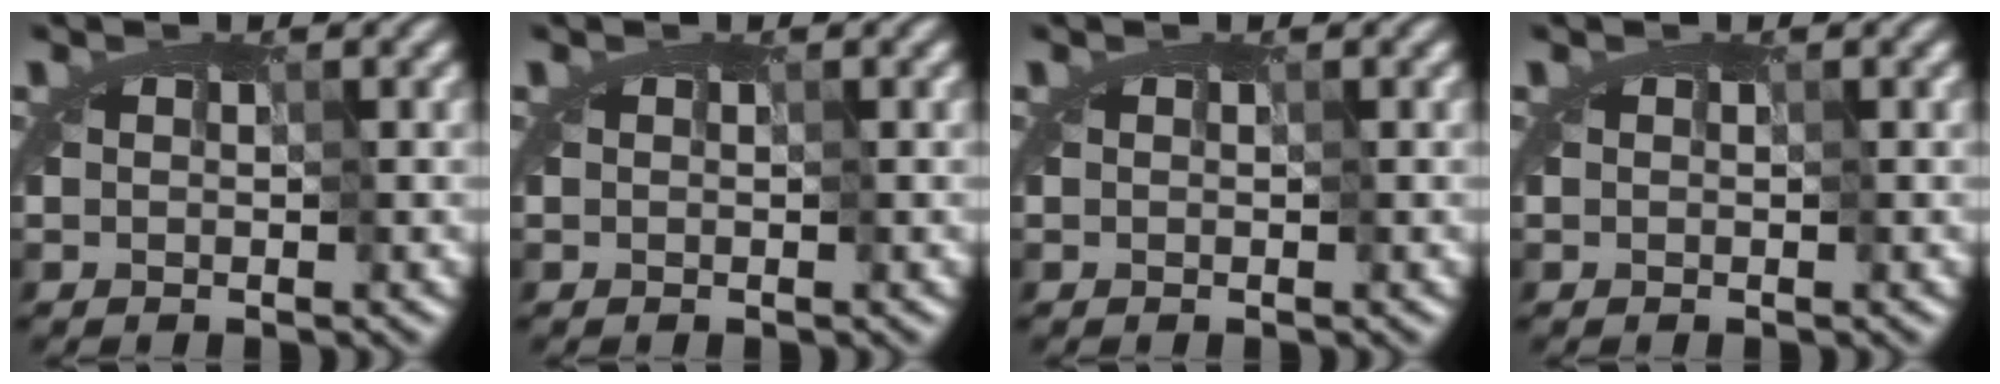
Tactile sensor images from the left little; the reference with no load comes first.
{"total": 0.0}
{"total": 0.0}
{"total": 0.0}